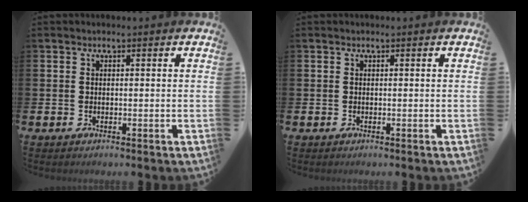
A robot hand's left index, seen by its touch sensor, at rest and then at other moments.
{"total": 0.0}